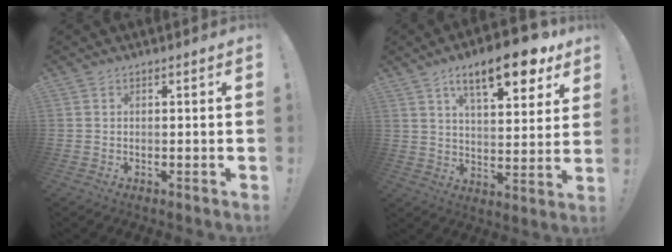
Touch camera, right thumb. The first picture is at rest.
{"total": 16.1, "force": [9.4, 5.0, 12.2], "torque": [-0.183, -0.049, 0.147]}